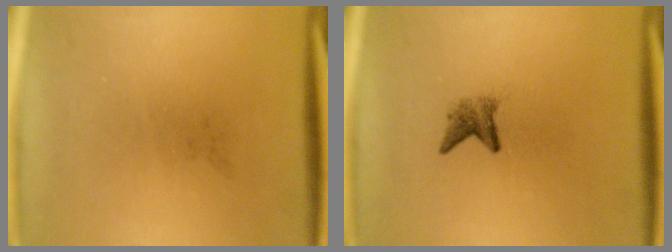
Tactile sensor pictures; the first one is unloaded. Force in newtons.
{"total": 2.0}